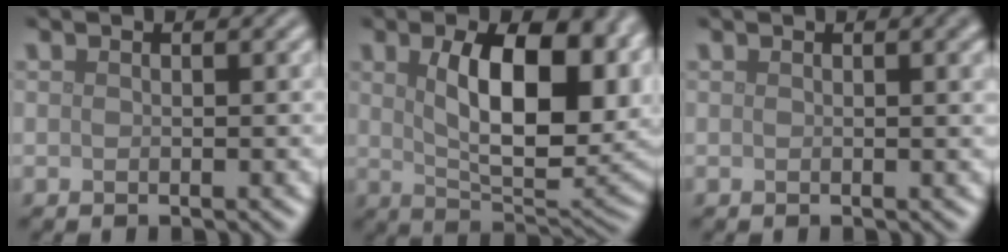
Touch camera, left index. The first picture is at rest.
{"total": 11.9, "force": [2.6, 5.5, 10.2], "torque": [-0.150, -0.006, 0.048]}
{"total": 2.3, "force": [0.7, 0.7, 2.0], "torque": [-0.016, 0.008, 0.007]}